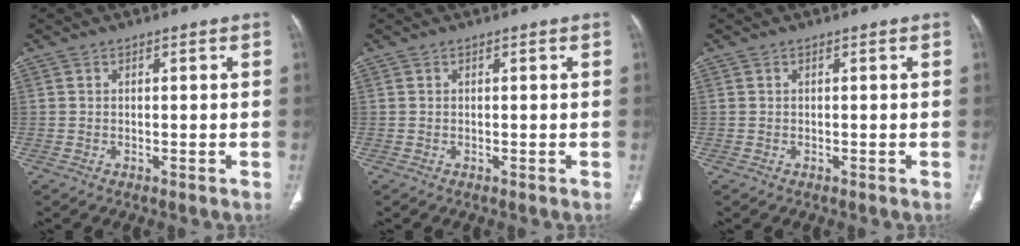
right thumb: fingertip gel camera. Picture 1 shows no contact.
{"total": 0.0}
{"total": 0.0}